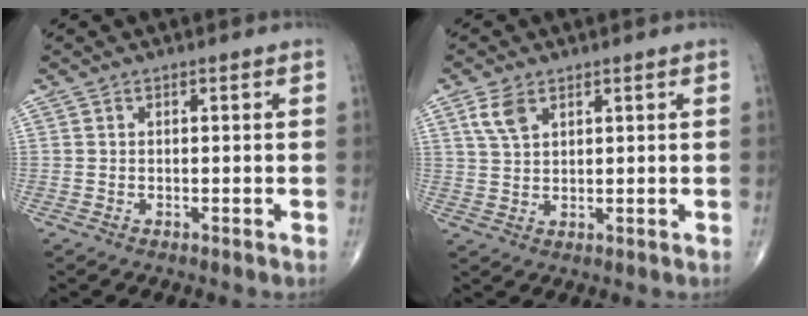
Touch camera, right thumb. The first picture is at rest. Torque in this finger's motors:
{"motor_torque": [-0.26, 0.27, 0.09, -0.11, 0.02]}